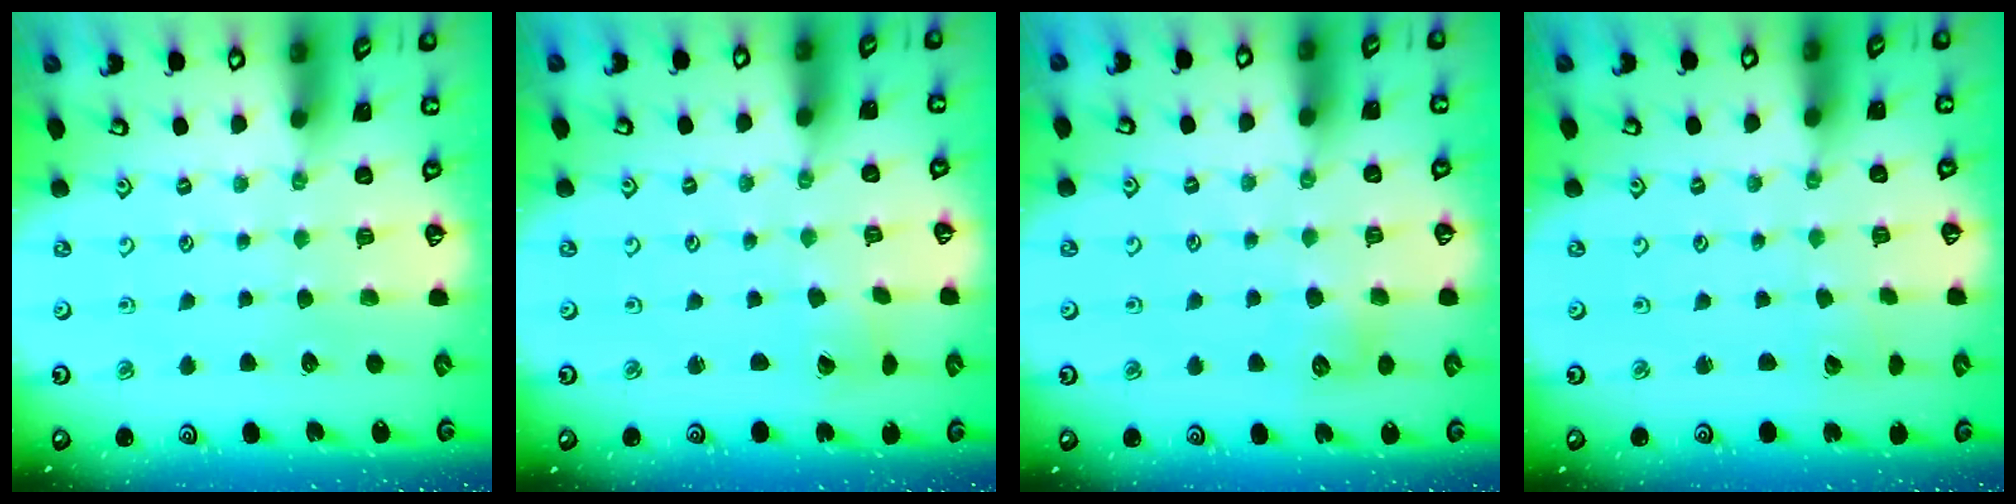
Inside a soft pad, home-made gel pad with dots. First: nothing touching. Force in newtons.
{"total": 1.2, "press": 1.2, "slide": 0.1}
{"total": 8.5, "press": 8.5, "slide": 0.7}
{"total": 1.8, "press": 1.8, "slide": 0.1}